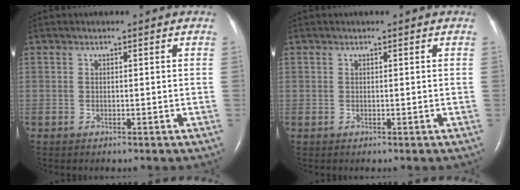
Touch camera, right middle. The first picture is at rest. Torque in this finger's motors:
{"motor_torque": [0.02, -0.04, 0.00, 0.00]}